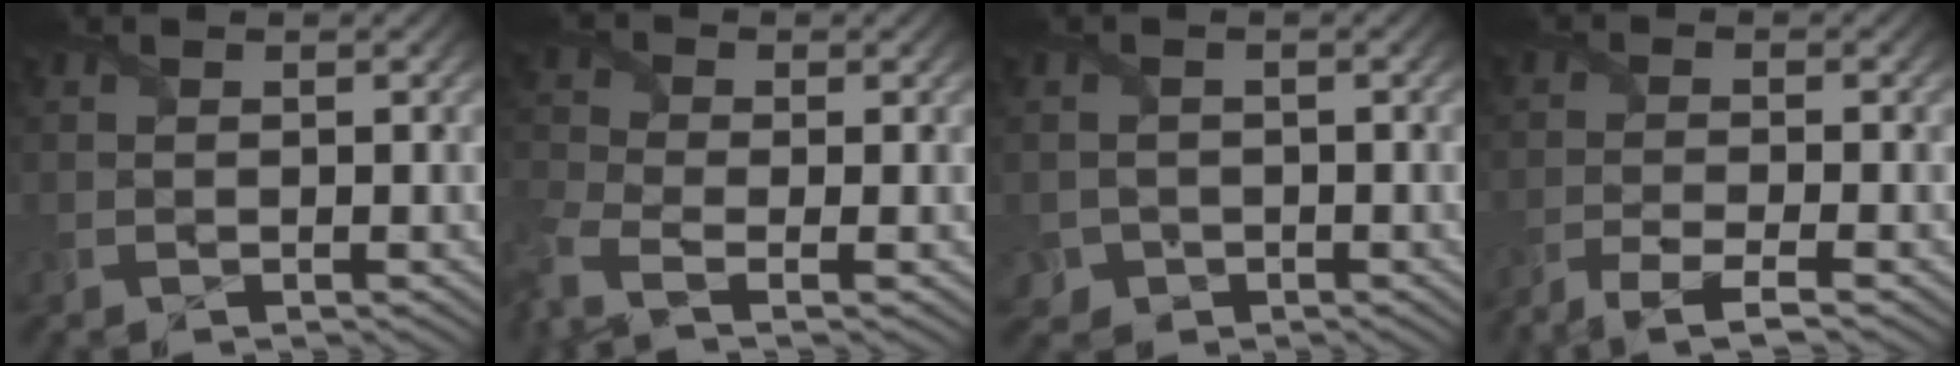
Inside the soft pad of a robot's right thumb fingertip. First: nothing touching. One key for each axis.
{"total": 5.9, "fx": -3.1, "fy": 2.9, "fz": 4.2, "tx": -0.116, "ty": -0.016, "tz": -0.075}
{"total": 2.3, "fx": -0.9, "fy": 2.1, "fz": 0.0, "tx": -0.002, "ty": 0.000, "tz": -0.022}
{"total": 3.7, "fx": -3.0, "fy": 0.0, "fz": 2.2, "tx": -0.047, "ty": -0.004, "tz": -0.063}